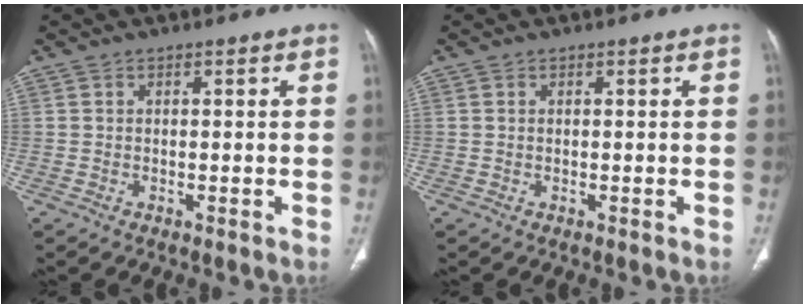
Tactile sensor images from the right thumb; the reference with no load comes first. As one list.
[{"total": 0.0}]